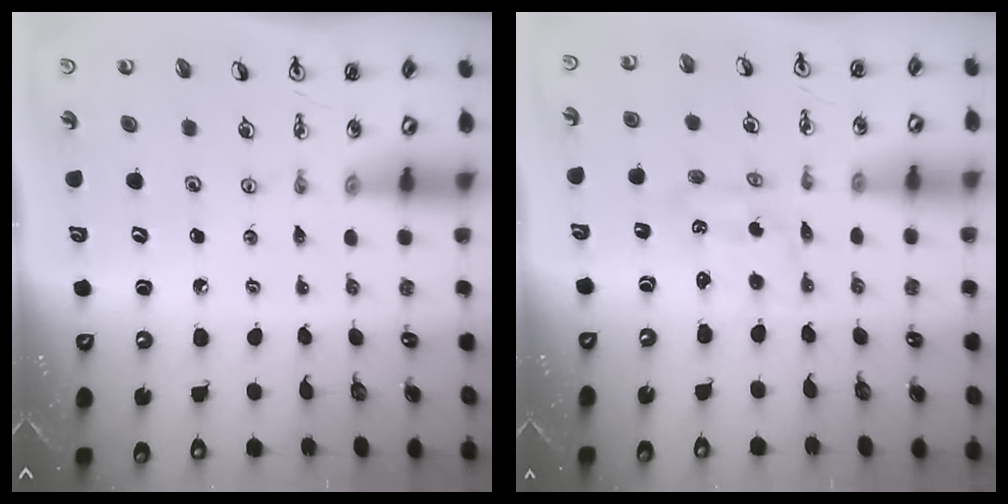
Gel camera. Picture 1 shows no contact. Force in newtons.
{"total": 1.0, "press": 0.9, "slide": 0.5}